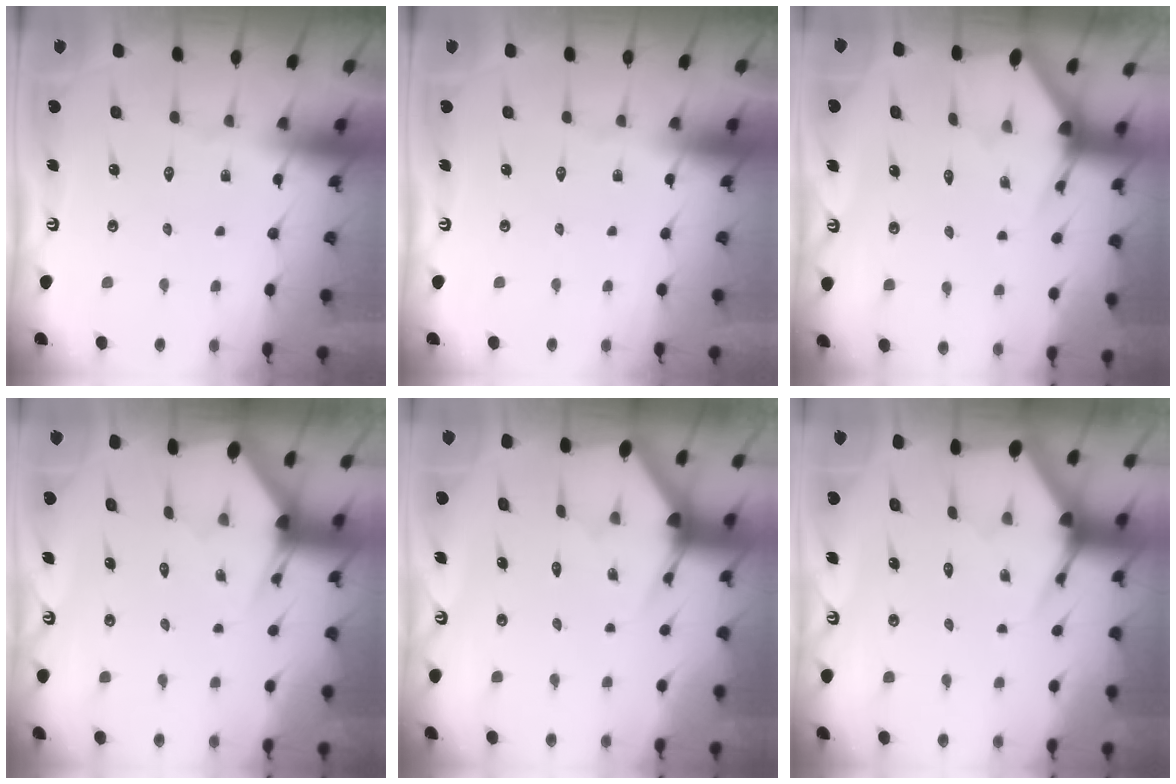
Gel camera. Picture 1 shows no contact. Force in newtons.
{"total": 0.0}
{"total": 2.7, "press": 2.7, "slide": 0.1}
{"total": 2.7, "press": 2.7, "slide": 0.1}
{"total": 3.4, "press": 3.4, "slide": 0.1}
{"total": 3.7, "press": 3.7, "slide": 0.5}